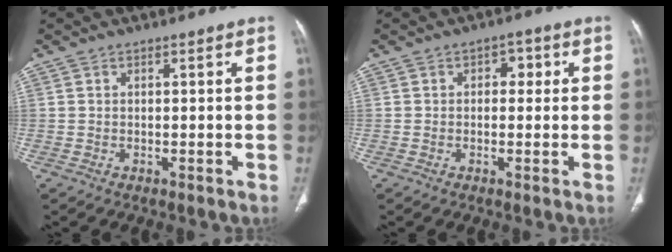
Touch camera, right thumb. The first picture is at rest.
{"total": 3.2, "force": [0.5, 2.2, 2.3], "torque": [-0.008, 0.006, 0.000]}